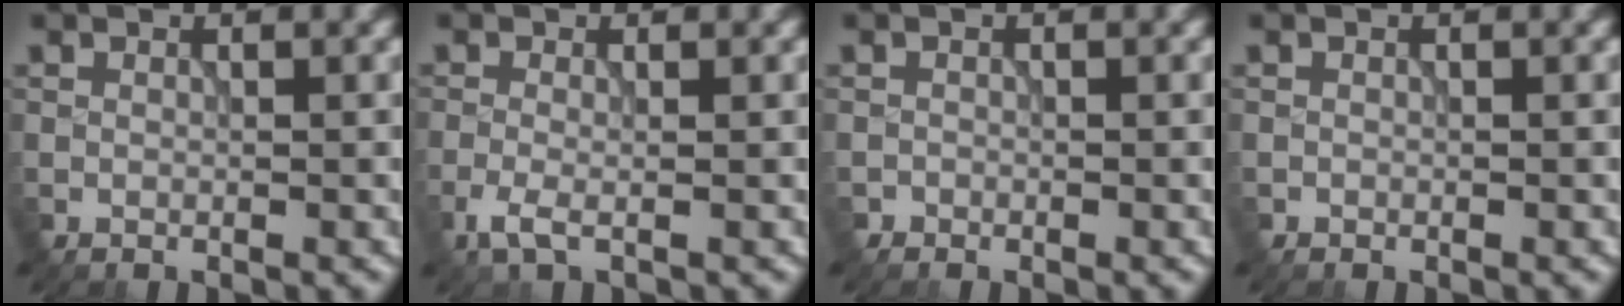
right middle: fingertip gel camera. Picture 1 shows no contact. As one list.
[{"total": 1.9, "force": [-1.0, 0.5, 1.5], "torque": [-0.038, -0.006, -0.023]}, {"total": 0.5, "force": [-0.4, 0.3, -0.3], "torque": [0.008, -0.003, -0.008]}, {"total": 0.0}]